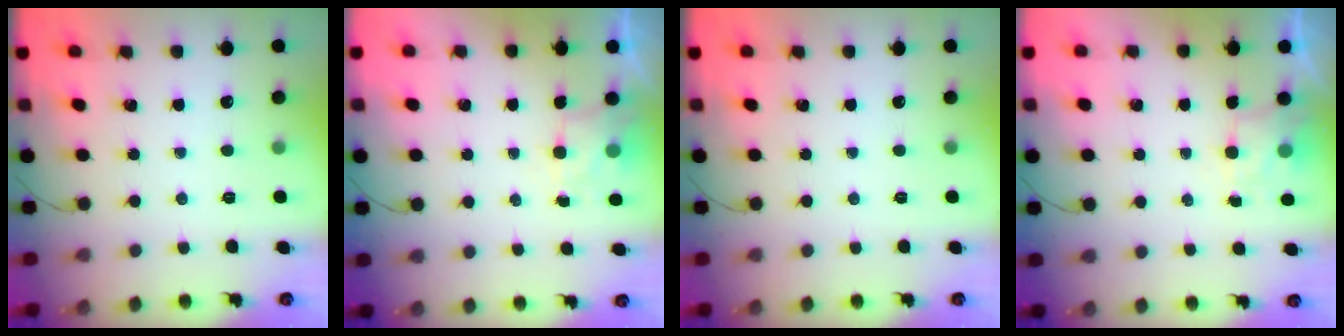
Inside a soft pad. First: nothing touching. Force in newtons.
{"total": 1.9, "press": 1.6, "slide": 1.0}
{"total": 0.0}
{"total": 1.9, "press": 1.6, "slide": 1.0}